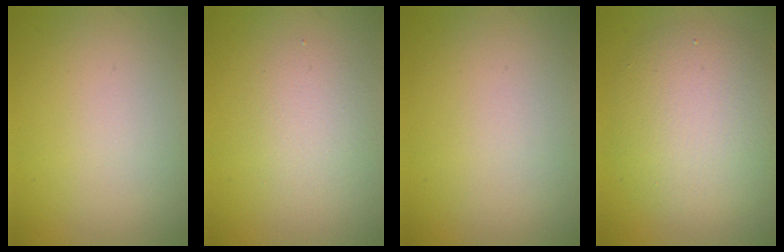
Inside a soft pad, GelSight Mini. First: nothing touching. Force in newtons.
{"total": 2.1, "press": 2.1, "slide": 0.1}
{"total": 0.0}
{"total": 6.5, "press": 6.5, "slide": 0.1}